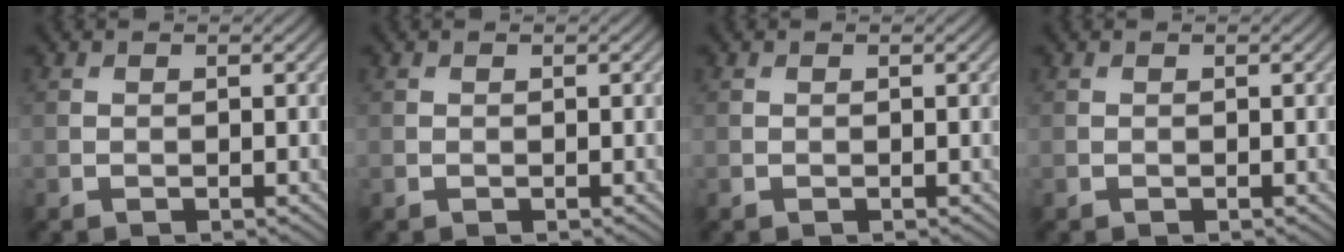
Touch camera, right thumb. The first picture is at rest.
{"total": 0.0}
{"total": 0.0}
{"total": 0.0}